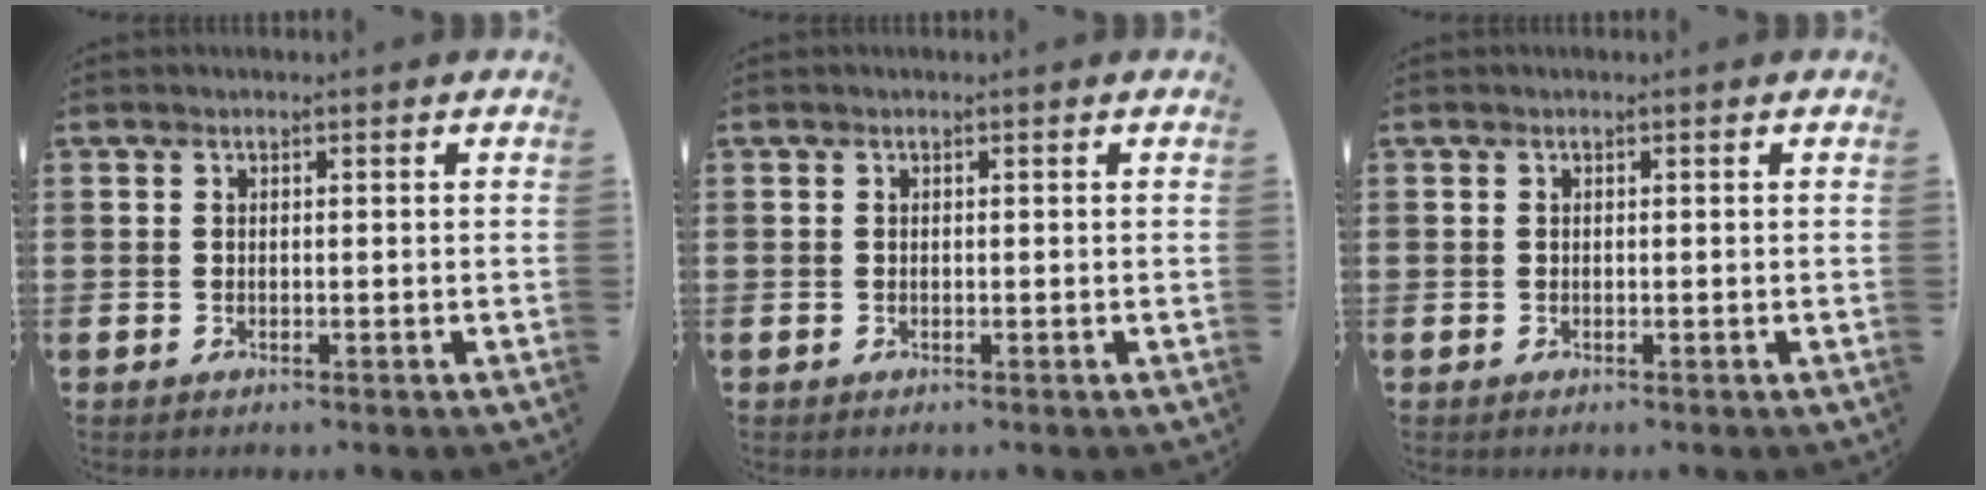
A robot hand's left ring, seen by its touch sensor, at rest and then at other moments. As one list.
[{"total": 0.0}, {"total": 0.0}]